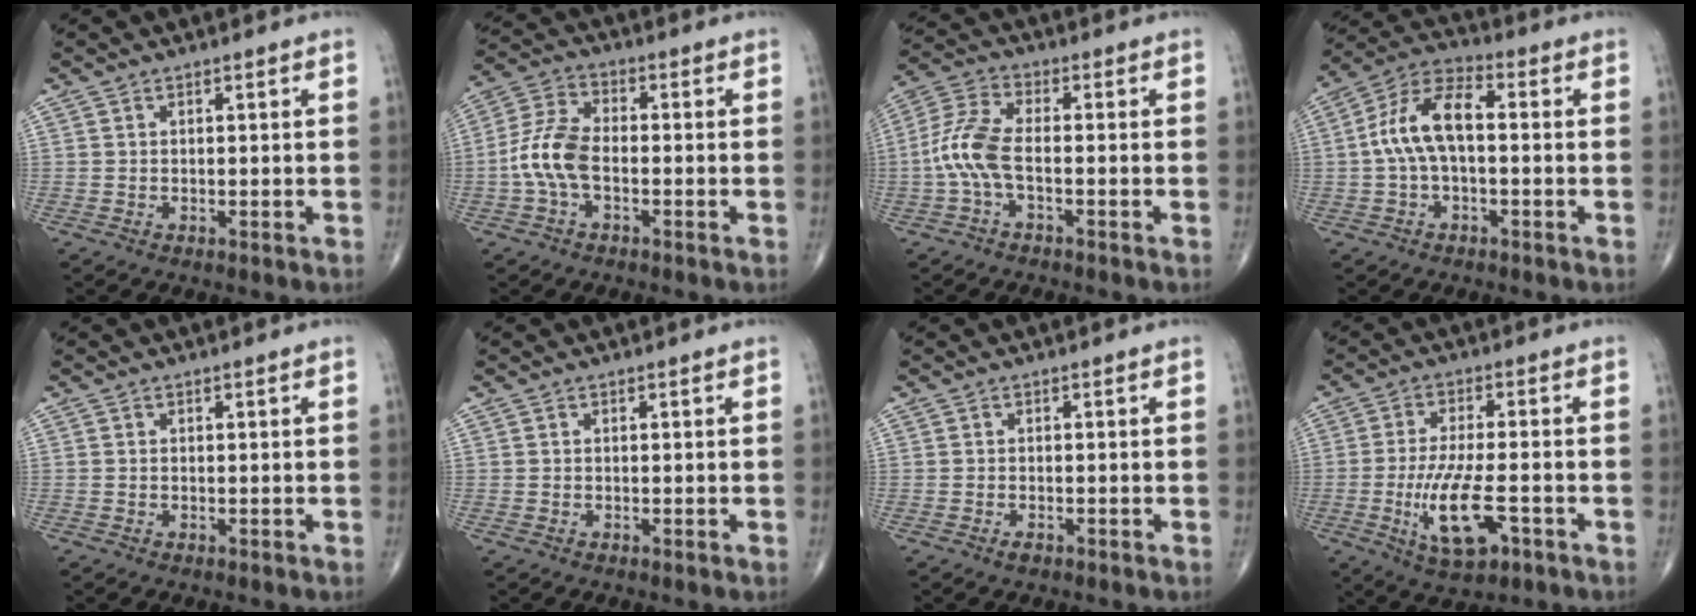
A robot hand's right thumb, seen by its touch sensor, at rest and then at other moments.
{"total": 8.5, "force": [-1.9, 4.7, 6.9], "torque": [-0.151, 0.028, -0.044]}
{"total": 7.8, "force": [-1.7, 3.1, 7.0], "torque": [-0.170, 0.023, -0.042]}
{"total": 10.9, "force": [0.0, 5.4, 9.5], "torque": [-0.189, 0.039, -0.008]}
{"total": 0.0}
{"total": 0.0}
{"total": 1.1, "force": [-0.7, 0.5, 0.7], "torque": [-0.014, 0.000, -0.013]}
{"total": 11.2, "force": [-3.7, 3.8, 9.9], "torque": [-0.188, 0.001, -0.060]}